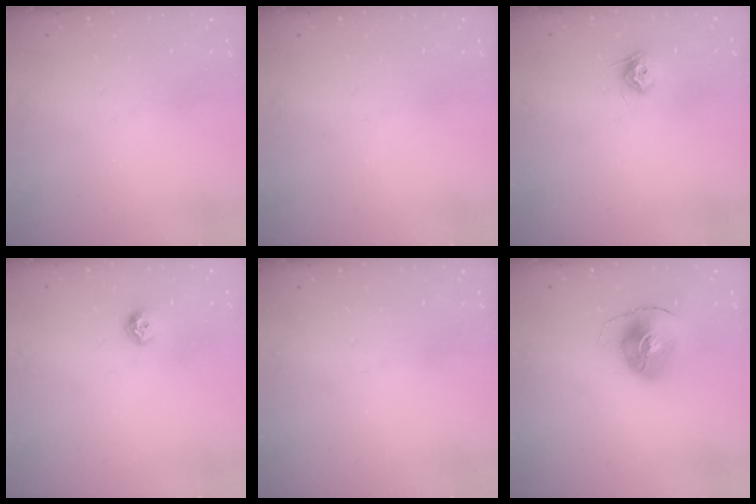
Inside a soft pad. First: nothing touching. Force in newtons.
{"total": 0.0}
{"total": 8.1, "press": 8.1, "slide": 0.2}
{"total": 7.2, "press": 7.1, "slide": 1.0}
{"total": 0.0}
{"total": 8.3, "press": 8.2, "slide": 0.9}